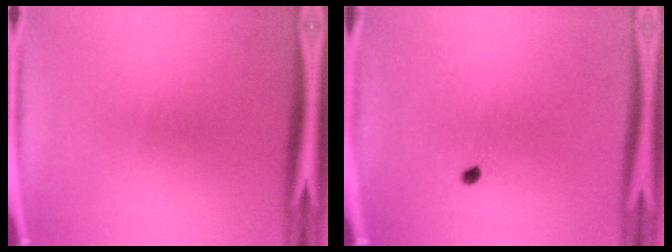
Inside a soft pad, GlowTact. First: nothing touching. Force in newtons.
{"total": 0.8}